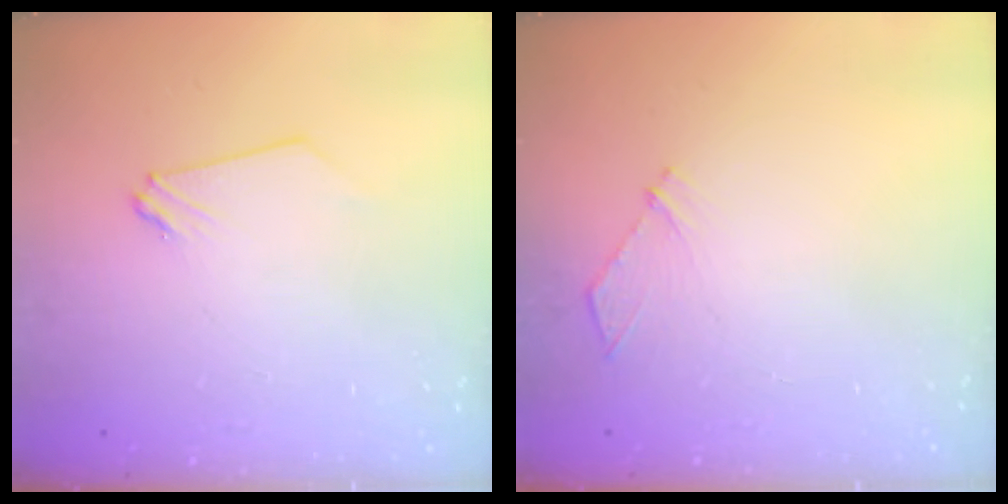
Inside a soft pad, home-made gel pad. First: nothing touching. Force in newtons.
{"total": 3.9, "press": 3.9, "slide": 0.5}